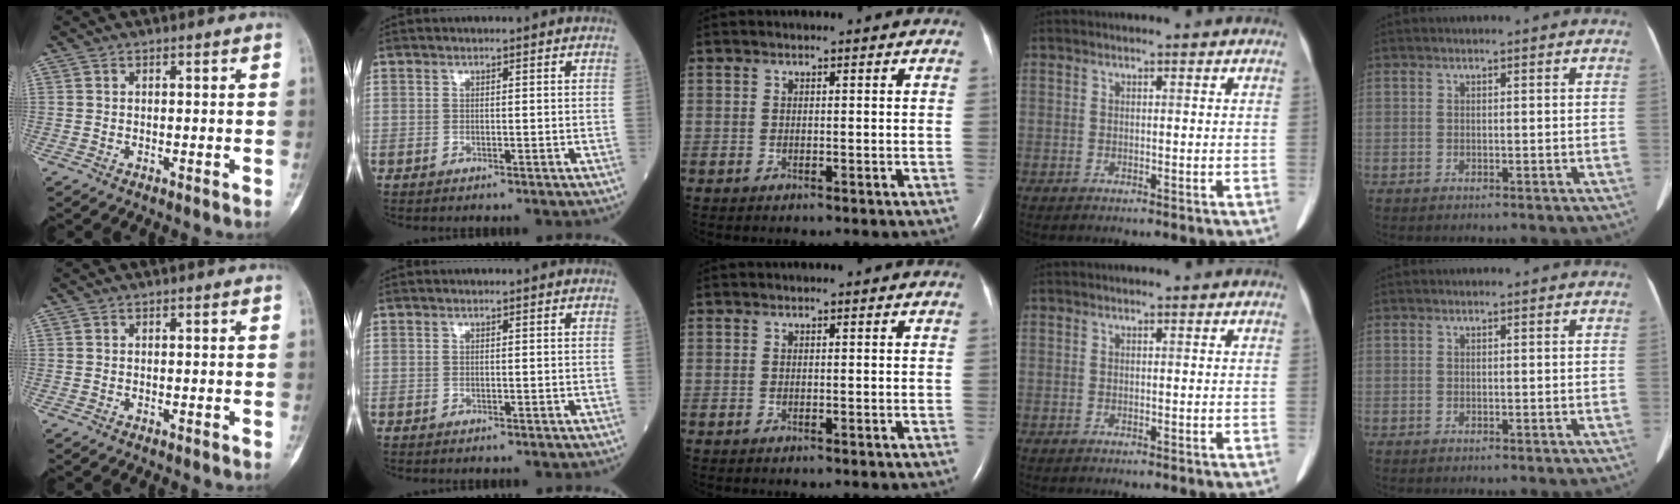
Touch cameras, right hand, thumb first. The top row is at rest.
{}